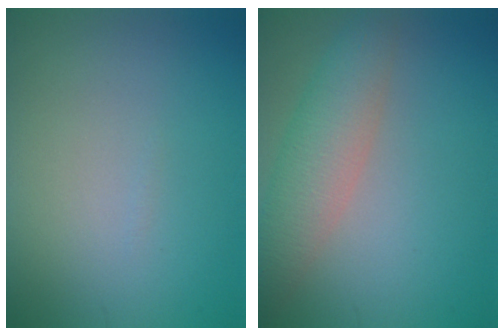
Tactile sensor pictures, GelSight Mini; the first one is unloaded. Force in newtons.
{"total": 4.7, "press": 4.7, "slide": 0.3}